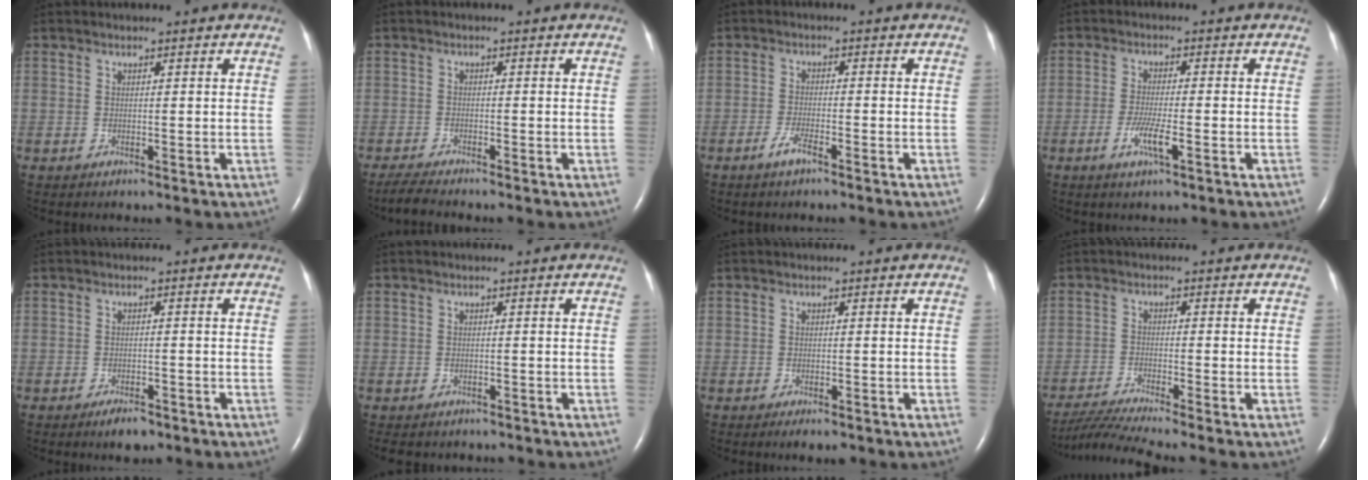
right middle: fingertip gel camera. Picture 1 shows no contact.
{"total": 3.7, "force": [-3.3, 0.0, 1.6], "torque": [-0.038, -0.015, -0.057]}
{"total": 2.8, "force": [-1.9, 0.3, 2.0], "torque": [-0.048, -0.002, -0.038]}
{"total": 4.4, "force": [-1.9, 0.4, 3.9], "torque": [-0.081, -0.006, -0.035]}
{"total": 2.8, "force": [-2.1, 0.9, 1.6], "torque": [-0.034, -0.002, -0.030]}
{"total": 6.4, "force": [-5.5, 2.6, 2.1], "torque": [-0.030, -0.001, -0.067]}
{"total": 2.0, "force": [-1.4, 0.6, 1.3], "torque": [-0.017, -0.004, -0.016]}
{"total": 6.5, "force": [-5.7, -2.0, 2.6], "torque": [-0.054, -0.024, -0.102]}